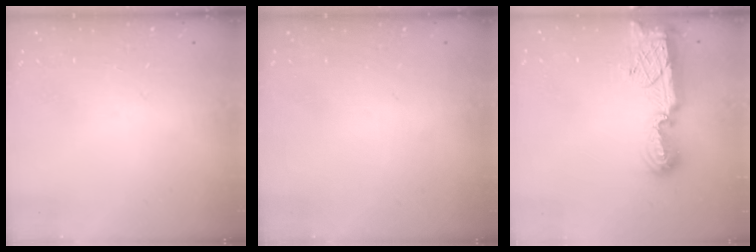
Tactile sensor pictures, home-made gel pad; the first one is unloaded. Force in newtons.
{"total": 0.0}
{"total": 12.8, "press": 11.4, "slide": 5.9}